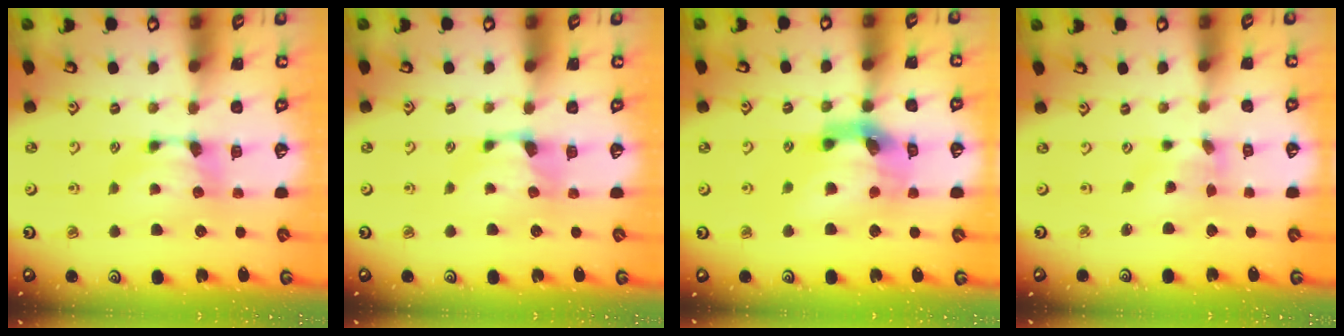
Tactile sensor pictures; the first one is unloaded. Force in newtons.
{"total": 0.8, "press": 0.3, "slide": 0.7}
{"total": 9.2, "press": 8.7, "slide": 2.9}
{"total": 1.3, "press": 0.6, "slide": 1.1}